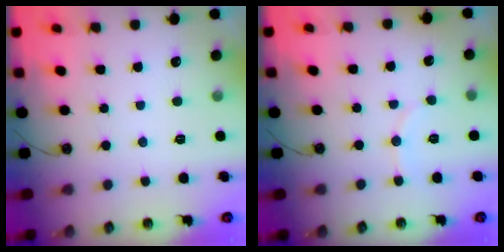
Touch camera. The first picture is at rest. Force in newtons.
{"total": 5.1, "press": 5.0, "slide": 0.7}